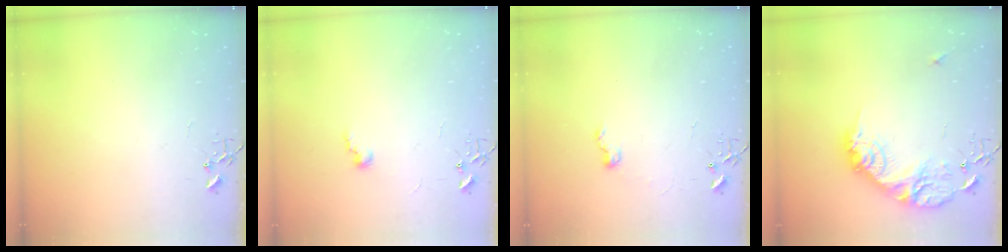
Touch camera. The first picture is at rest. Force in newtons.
{"total": 6.2, "press": 6.2, "slide": 0.7}
{"total": 6.2, "press": 6.1, "slide": 0.7}
{"total": 19.5, "press": 19.4, "slide": 1.6}